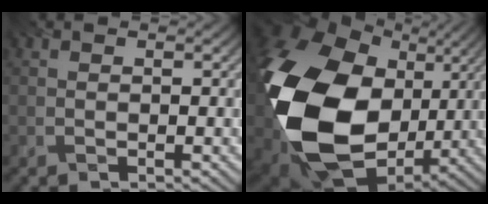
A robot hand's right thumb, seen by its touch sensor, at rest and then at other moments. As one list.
[{"total": 21.3, "force": [0.8, 15.9, 14.2], "torque": [-0.374, -0.040, 0.037]}]